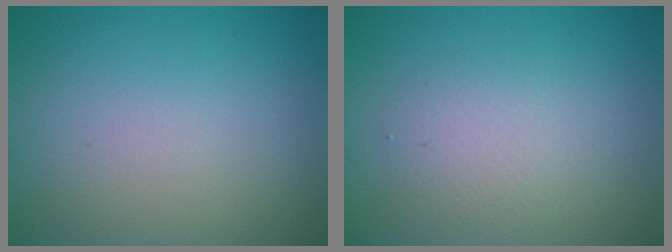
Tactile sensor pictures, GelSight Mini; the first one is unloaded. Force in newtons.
{"total": 2.8, "press": 2.8, "slide": 0.1}